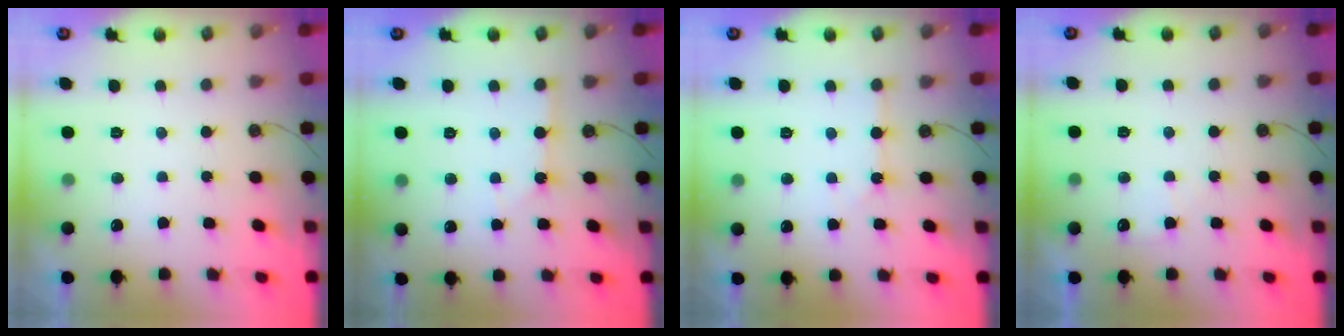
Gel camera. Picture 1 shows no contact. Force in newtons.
{"total": 1.9, "press": 1.8, "slide": 0.3}
{"total": 2.7, "press": 2.7, "slide": 0.3}
{"total": 4.3, "press": 4.3, "slide": 0.6}